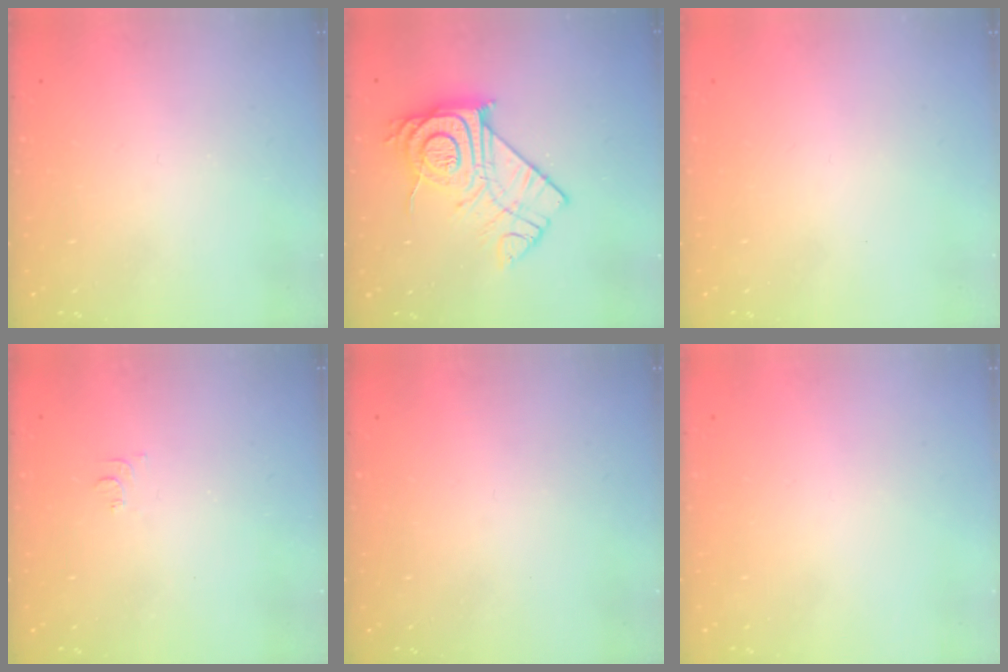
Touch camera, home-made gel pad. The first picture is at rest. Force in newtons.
{"total": 16.3, "press": 16.2, "slide": 1.2}
{"total": 1.7, "press": 1.7, "slide": 0.1}
{"total": 5.4, "press": 5.3, "slide": 0.6}
{"total": 0.0}
{"total": 1.6, "press": 1.6, "slide": 0.1}